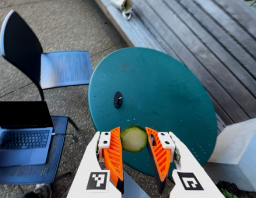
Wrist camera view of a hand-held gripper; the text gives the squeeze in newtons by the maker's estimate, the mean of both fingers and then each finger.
{"total": 10.3, "left": 10.6, "right": 10.1}